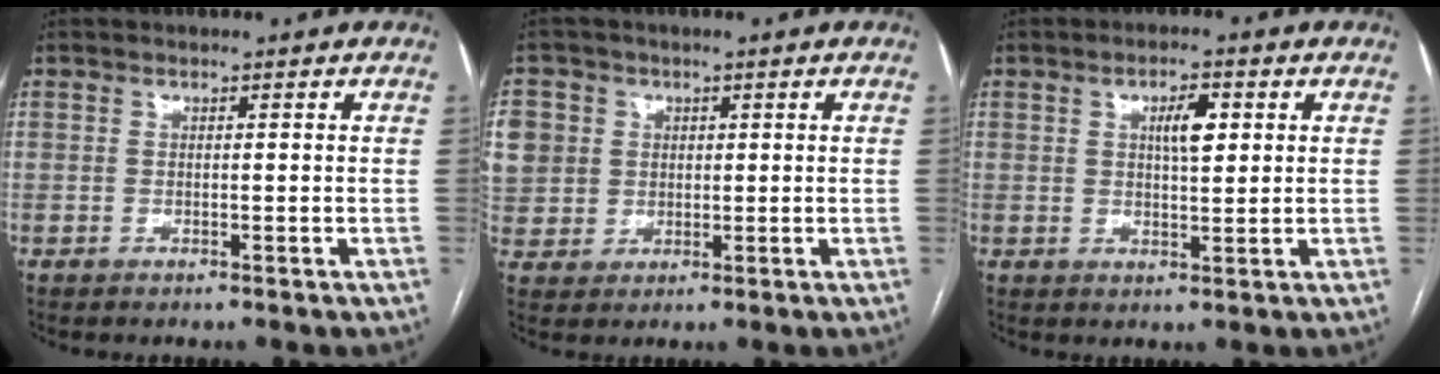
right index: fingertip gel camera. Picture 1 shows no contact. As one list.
[{"total": 12.7, "force": [2.8, 11.8, 4.0], "torque": [-0.134, 0.034, 0.072]}, {"total": 4.4, "force": [1.4, 1.4, 3.9], "torque": [-0.066, 0.006, 0.022]}]